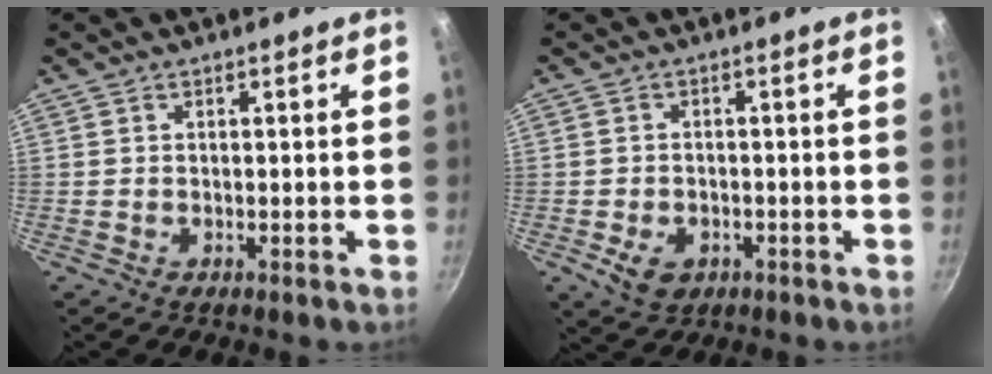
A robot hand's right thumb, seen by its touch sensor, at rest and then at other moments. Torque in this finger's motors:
{"motor_torque": [0.87, 0.76, -0.21, -0.04, 0.00]}